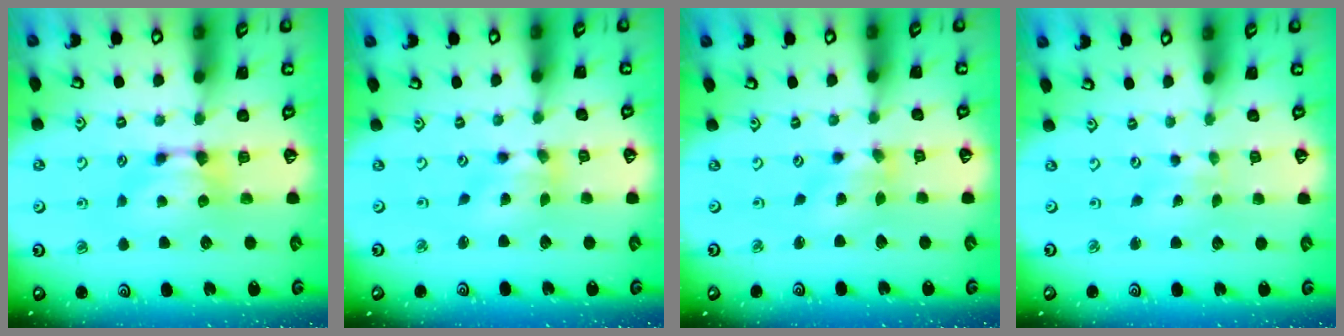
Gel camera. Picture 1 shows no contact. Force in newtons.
{"total": 2.0, "press": 1.6, "slide": 1.2}
{"total": 1.3, "press": 0.6, "slide": 1.1}
{"total": 4.3, "press": 4.3, "slide": 0.2}